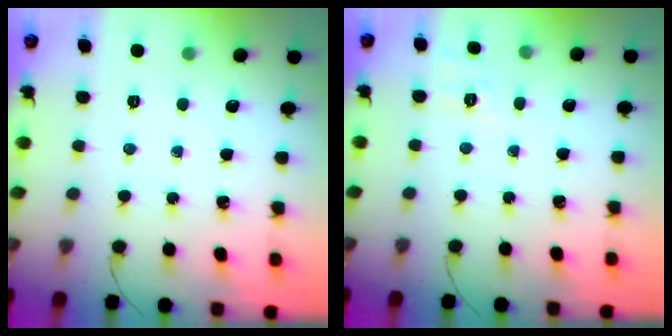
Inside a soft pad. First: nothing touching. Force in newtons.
{"total": 8.0, "press": 7.8, "slide": 2.0}